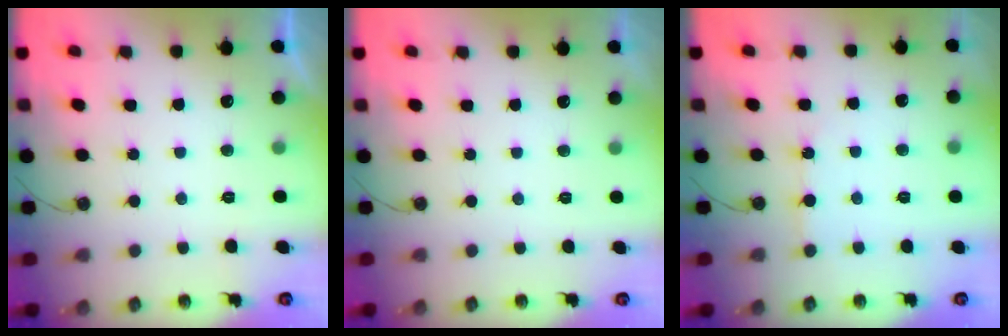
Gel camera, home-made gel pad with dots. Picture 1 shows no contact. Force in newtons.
{"total": 0.0}
{"total": 3.3, "press": 3.3, "slide": 0.4}